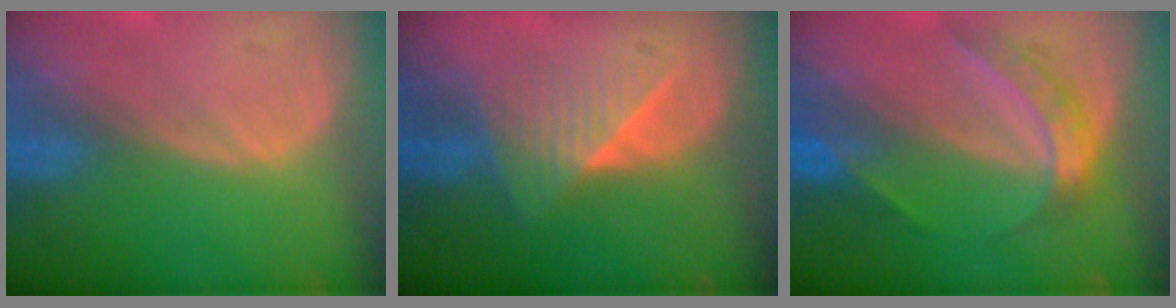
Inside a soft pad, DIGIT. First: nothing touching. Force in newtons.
{"total": 6.5, "press": 6.0, "slide": 2.3}
{"total": 6.2, "press": 5.3, "slide": 3.2}